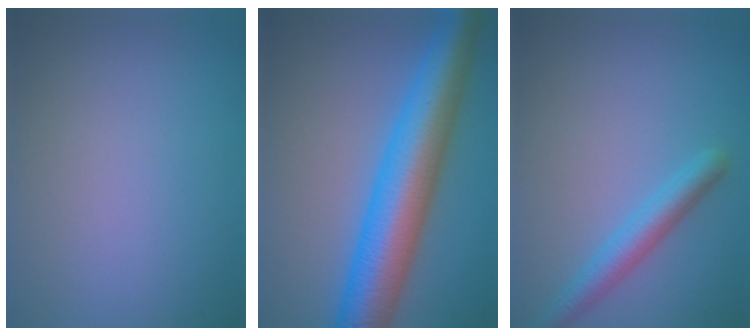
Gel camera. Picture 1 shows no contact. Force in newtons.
{"total": 10.1, "press": 10.1, "slide": 0.1}
{"total": 2.9, "press": 2.9, "slide": 0.1}